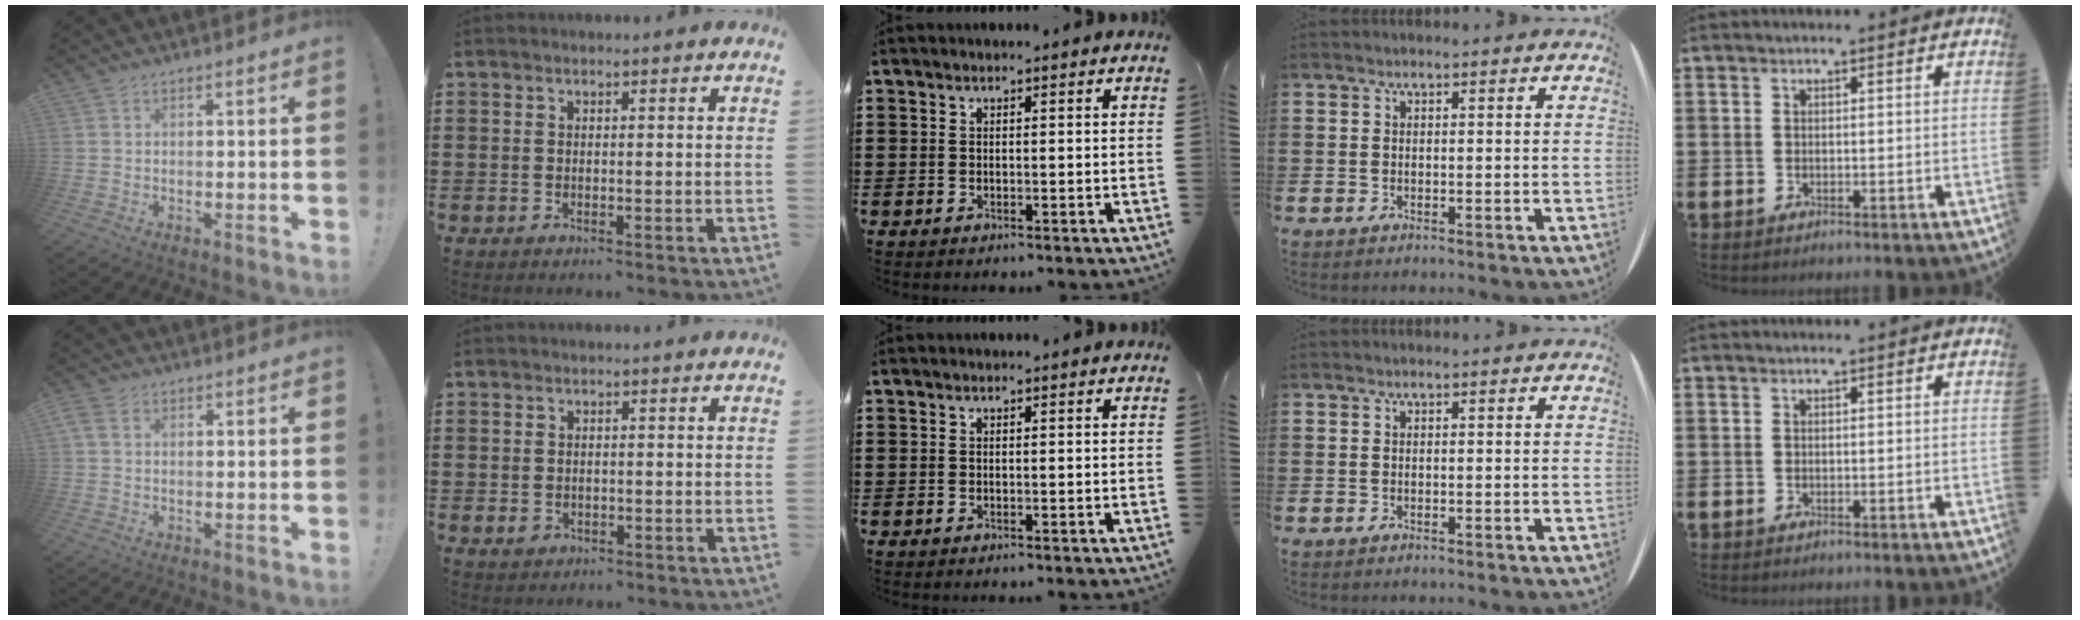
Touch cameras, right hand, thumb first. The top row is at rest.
{"thumb": {"total": 2.8, "force": [0.9, 1.9, 1.9], "torque": [-0.031, 0.004, 0.017]}, "index": {"total": 1.0, "force": [-0.3, 0.8, 0.5], "torque": [-0.013, 0.002, -0.006]}}